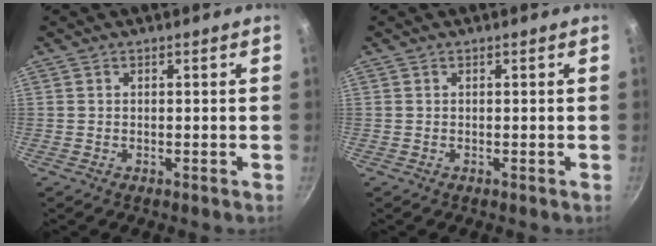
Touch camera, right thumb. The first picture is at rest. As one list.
[{"total": 0.0}]